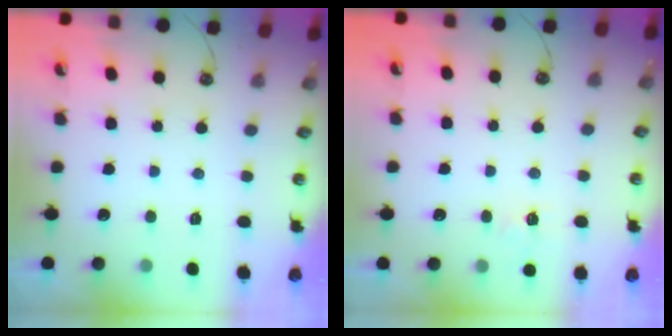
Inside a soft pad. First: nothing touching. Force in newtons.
{"total": 5.8, "press": 5.8, "slide": 0.7}